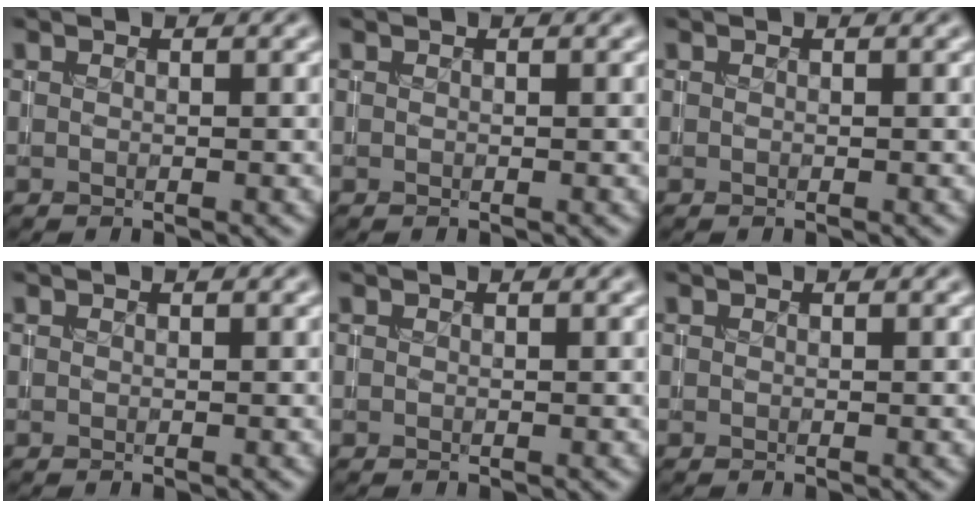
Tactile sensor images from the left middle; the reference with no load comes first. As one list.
[{"total": 0.0}, {"total": 0.0}, {"total": 0.0}, {"total": 0.0}, {"total": 0.0}]